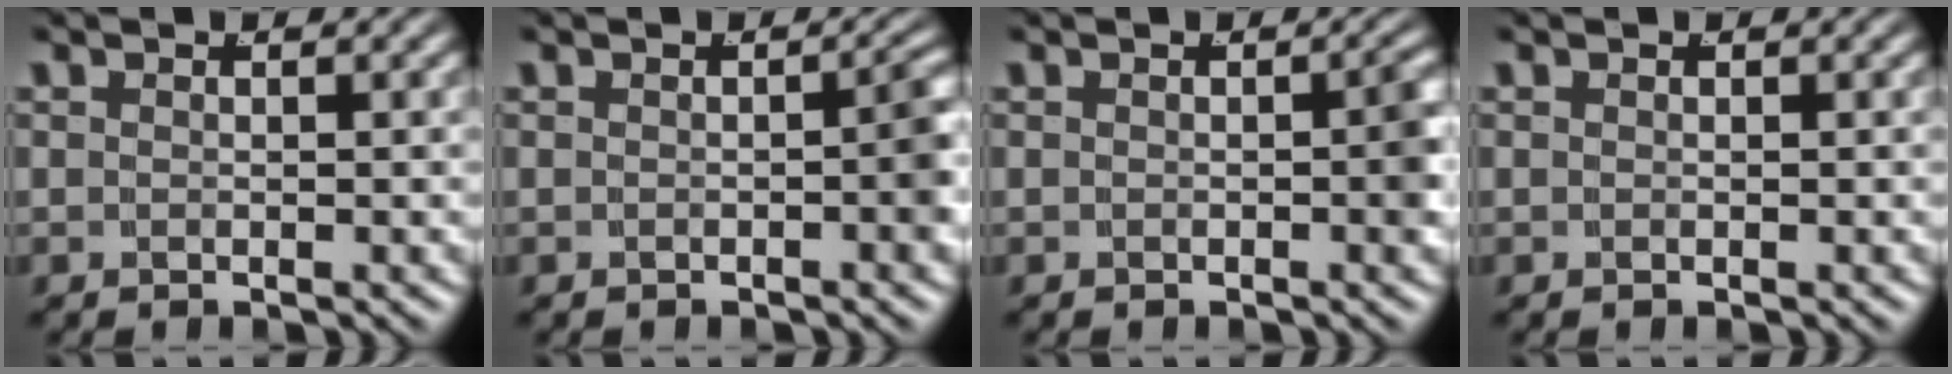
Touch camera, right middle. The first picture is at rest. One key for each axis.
{"total": 1.9, "fx": -0.5, "fy": 0.4, "fz": 1.8, "tx": -0.022, "ty": -0.001, "tz": -0.007}
{"total": 1.5, "fx": -0.3, "fy": 0.4, "fz": 1.4, "tx": -0.018, "ty": -0.001, "tz": -0.006}
{"total": 0.0}